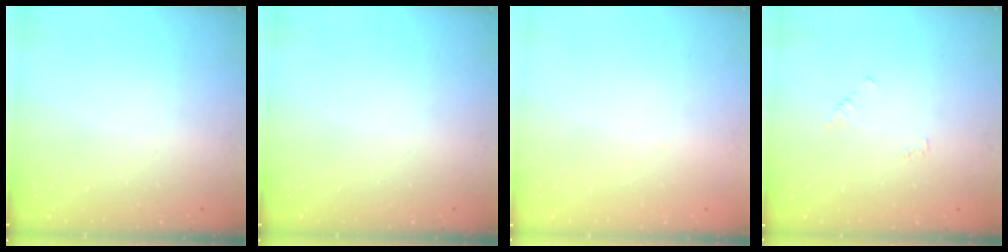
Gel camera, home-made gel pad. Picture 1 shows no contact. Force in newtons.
{"total": 0.0}
{"total": 0.0}
{"total": 3.1, "press": 3.1, "slide": 0.4}